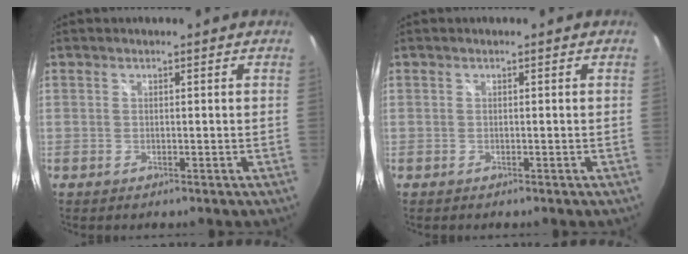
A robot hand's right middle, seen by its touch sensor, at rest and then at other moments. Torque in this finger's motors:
{"motor_torque": [0.52, -0.69, 0.01, 0.05]}